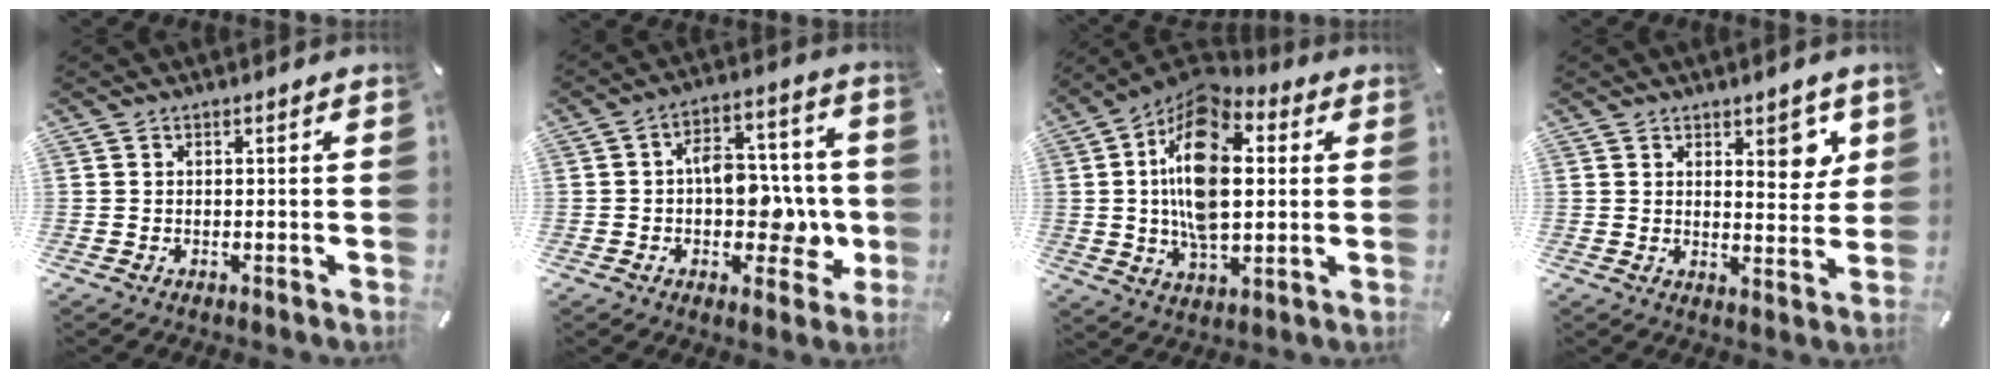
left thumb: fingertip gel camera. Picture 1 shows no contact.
{"total": 12.7, "force": [-1.4, 8.6, 9.2], "torque": [-0.108, 0.016, -0.015]}
{"total": 18.4, "force": [2.8, 10.8, 14.6], "torque": [-0.296, -0.004, 0.041]}
{"total": 6.6, "force": [3.8, 3.3, 4.3], "torque": [-0.031, -0.024, 0.056]}